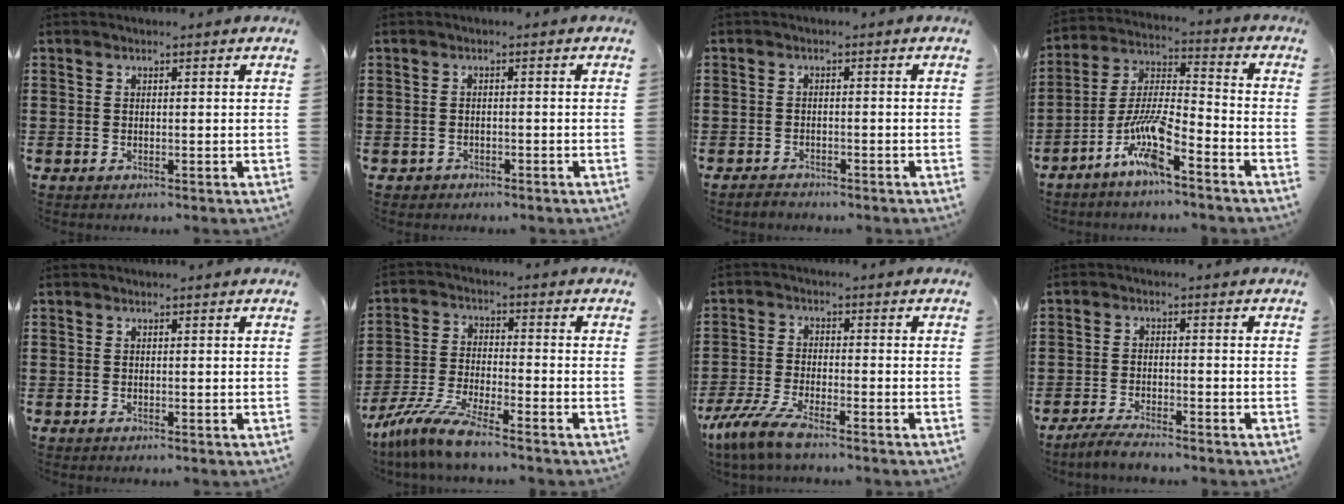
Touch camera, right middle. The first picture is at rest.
{"total": 1.1, "force": [-0.9, 0.6, -0.1], "torque": [0.000, 0.004, -0.023]}
{"total": 1.6, "force": [-1.5, 0.6, -0.2], "torque": [-0.001, 0.004, -0.035]}
{"total": 9.5, "force": [-6.3, 1.4, 6.9], "torque": [-0.162, -0.012, -0.126]}
{"total": 0.0}
{"total": 8.1, "force": [-7.2, 0.4, 3.7], "torque": [-0.085, -0.004, -0.143]}
{"total": 5.9, "force": [-4.8, 0.9, 3.3], "torque": [-0.096, -0.016, -0.100]}
{"total": 3.2, "force": [-3.1, 0.3, 0.9], "torque": [-0.024, 0.002, -0.066]}